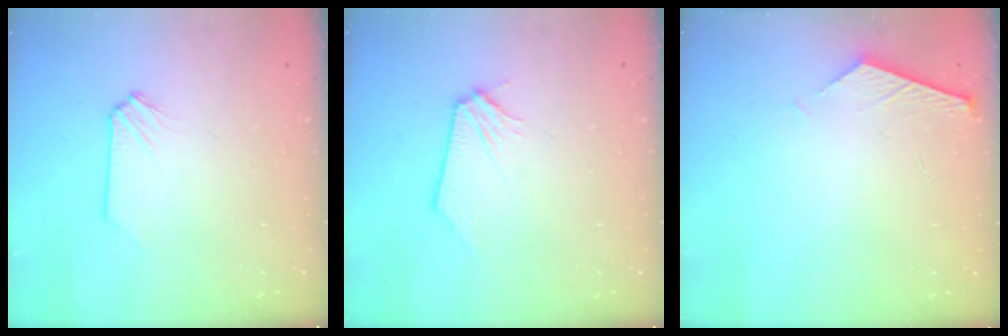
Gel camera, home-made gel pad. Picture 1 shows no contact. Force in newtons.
{"total": 0.0}
{"total": 4.0, "press": 4.0, "slide": 0.4}